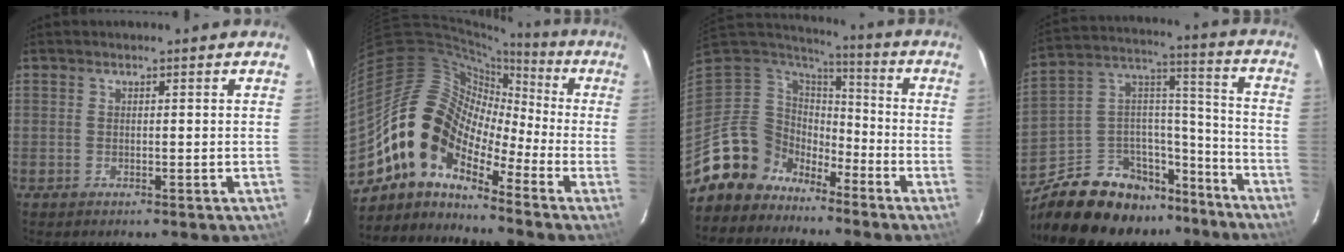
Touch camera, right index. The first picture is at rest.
{"total": 13.0, "force": [-8.3, 7.4, 6.8], "torque": [-0.117, 0.020, -0.180]}
{"total": 12.0, "force": [-9.5, 7.3, 0.1], "torque": [-0.032, 0.037, -0.175]}
{"total": 20.8, "force": [-15.8, 10.8, 8.0], "torque": [-0.173, 0.072, -0.236]}